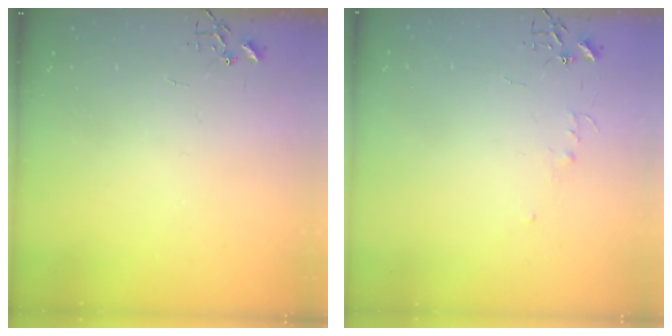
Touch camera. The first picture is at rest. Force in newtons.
{"total": 3.9, "press": 3.9, "slide": 0.4}